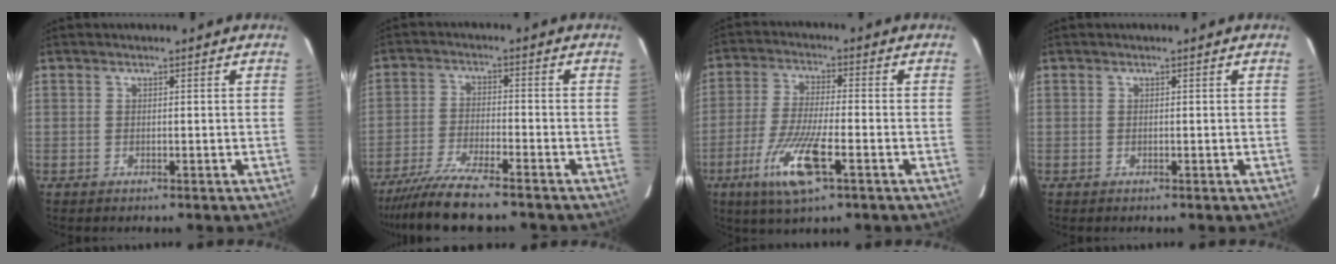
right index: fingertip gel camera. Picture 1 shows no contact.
{"total": 9.4, "force": [-8.1, 0.2, 4.8], "torque": [-0.079, -0.027, -0.138]}
{"total": 10.7, "force": [-4.8, 1.4, 9.5], "torque": [-0.190, -0.023, -0.087]}
{"total": 0.0}